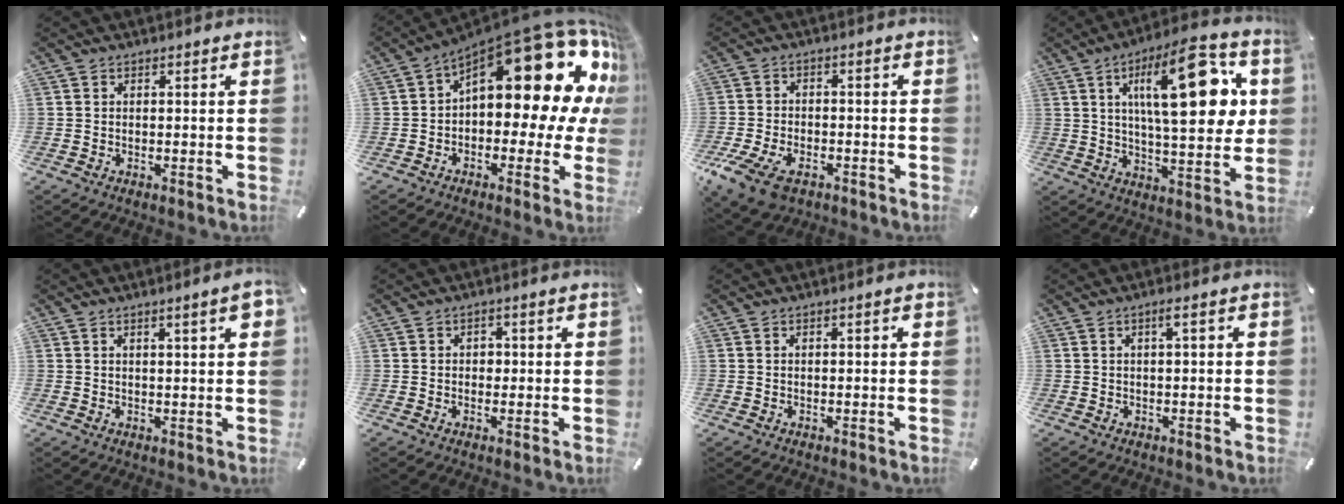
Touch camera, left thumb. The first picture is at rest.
{"total": 22.8, "force": [10.2, 10.1, 17.7], "torque": [-0.222, -0.093, 0.168]}
{"total": 9.3, "force": [-5.4, 5.4, 5.2], "torque": [-0.119, 0.016, -0.100]}
{"total": 23.4, "force": [7.2, 8.9, 20.4], "torque": [-0.313, -0.020, 0.098]}
{"total": 4.5, "force": [1.8, 0.7, 4.0], "torque": [-0.069, -0.002, 0.030]}
{"total": 1.5, "force": [-0.2, 1.3, 0.8], "torque": [-0.009, 0.003, -0.008]}
{"total": 0.9, "force": [0.1, 0.2, 0.8], "torque": [-0.015, 0.001, 0.001]}
{"total": 2.4, "force": [0.5, 0.3, 2.3], "torque": [-0.044, 0.002, 0.007]}